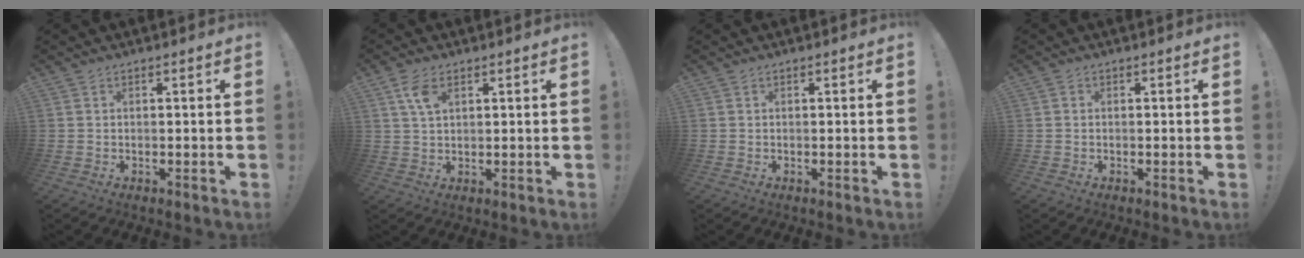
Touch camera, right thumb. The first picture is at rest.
{"total": 5.5, "force": [2.7, 2.7, 3.9], "torque": [-0.068, -0.008, 0.048]}
{"total": 0.0}
{"total": 0.0}